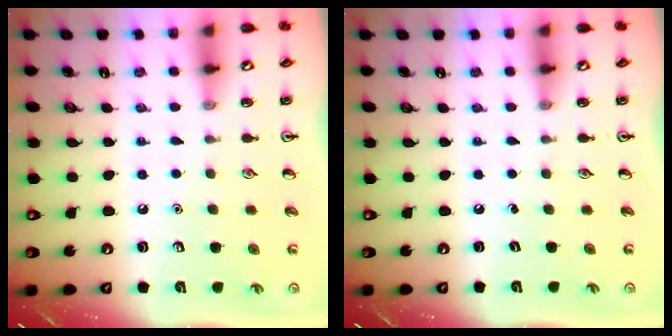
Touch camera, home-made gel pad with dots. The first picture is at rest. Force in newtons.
{"total": 0.0}